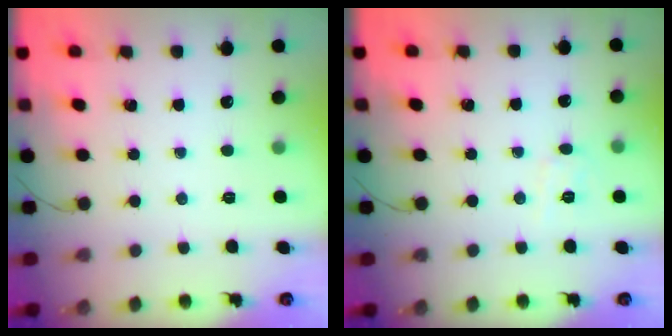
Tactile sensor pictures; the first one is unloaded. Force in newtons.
{"total": 4.1, "press": 3.9, "slide": 1.3}